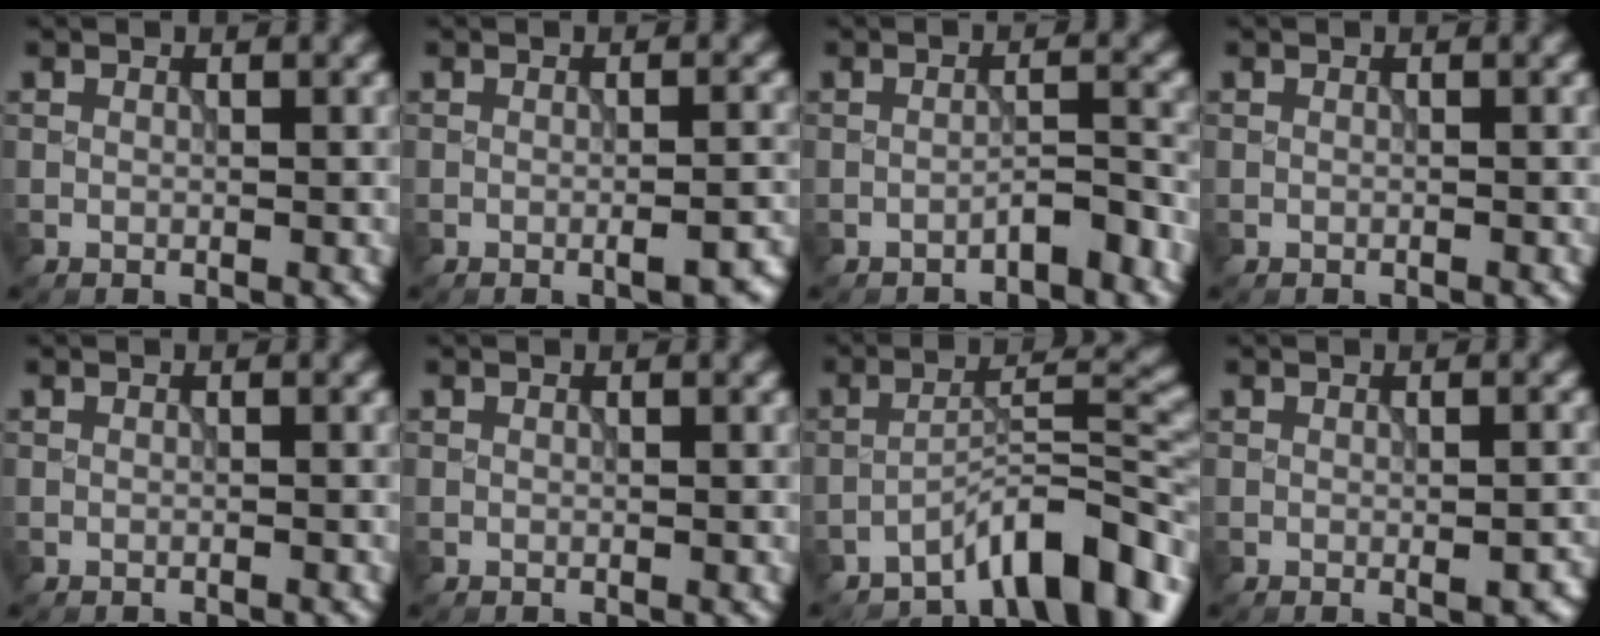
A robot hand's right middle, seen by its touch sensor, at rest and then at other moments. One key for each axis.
{"total": 2.8, "fx": -1.1, "fy": 0.8, "fz": 2.4, "tx": -0.033, "ty": -0.001, "tz": -0.015}
{"total": 2.0, "fx": -1.4, "fy": 0.4, "fz": 1.3, "tx": -0.018, "ty": 0.013, "tz": -0.026}
{"total": 0.0}
{"total": 0.0}
{"total": 0.0}
{"total": 7.4, "fx": -5.3, "fy": 1.8, "fz": 4.9, "tx": -0.068, "ty": 0.013, "tz": -0.091}
{"total": 2.0, "fx": -0.6, "fy": 0.8, "fz": 1.7, "tx": -0.026, "ty": -0.004, "tz": -0.003}